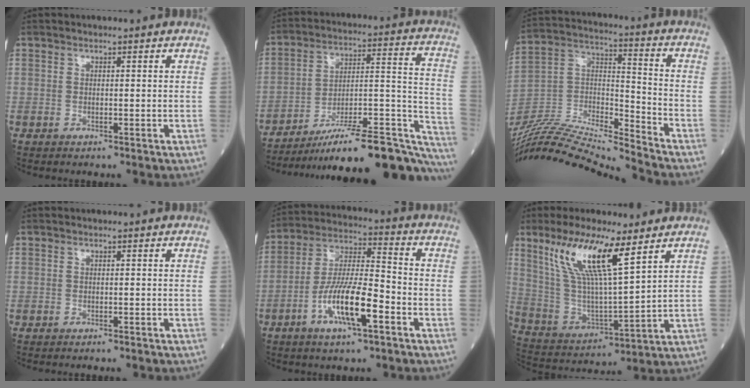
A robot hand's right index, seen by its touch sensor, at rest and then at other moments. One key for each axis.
{"total": 28.2, "fx": -23.4, "fy": 3.5, "fz": 15.3, "tx": -0.138, "ty": 0.011, "tz": -0.334}
{"total": 21.4, "fx": -20.3, "fy": -1.0, "fz": 6.7, "tx": -0.145, "ty": 0.006, "tz": -0.356}
{"total": 1.4, "fx": -1.3, "fy": 0.0, "fz": 0.7, "tx": -0.013, "ty": -0.001, "tz": -0.012}
{"total": 11.8, "fx": -5.0, "fy": 2.1, "fz": 10.5, "tx": -0.205, "ty": -0.002, "tz": -0.092}
{"total": 14.3, "fx": 8.4, "fy": 1.9, "fz": 11.4, "tx": -0.238, "ty": 0.003, "tz": 0.165}